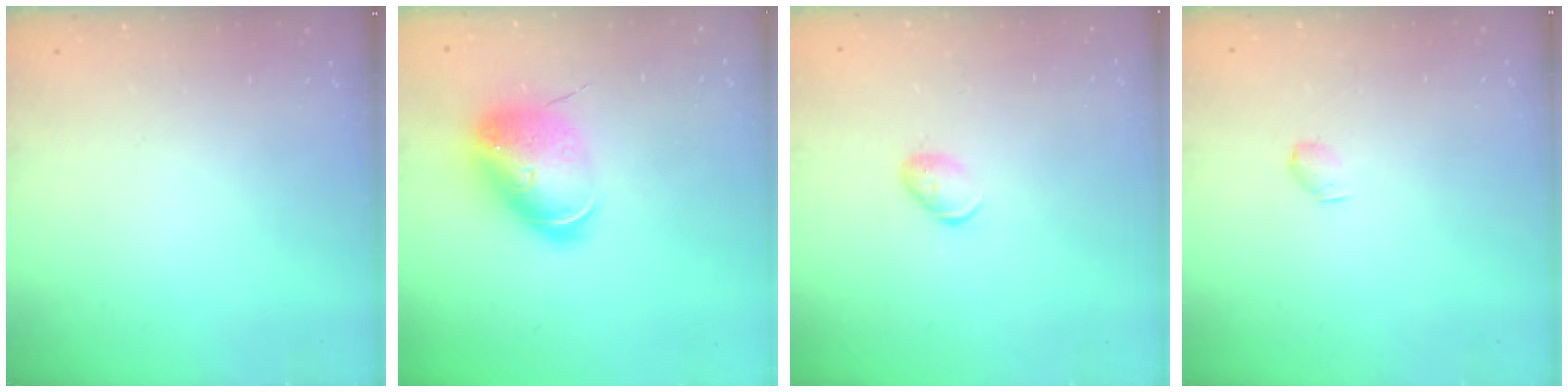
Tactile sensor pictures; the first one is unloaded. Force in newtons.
{"total": 9.3, "press": 9.2, "slide": 1.6}
{"total": 6.2, "press": 6.1, "slide": 0.7}
{"total": 2.9, "press": 2.9, "slide": 0.5}